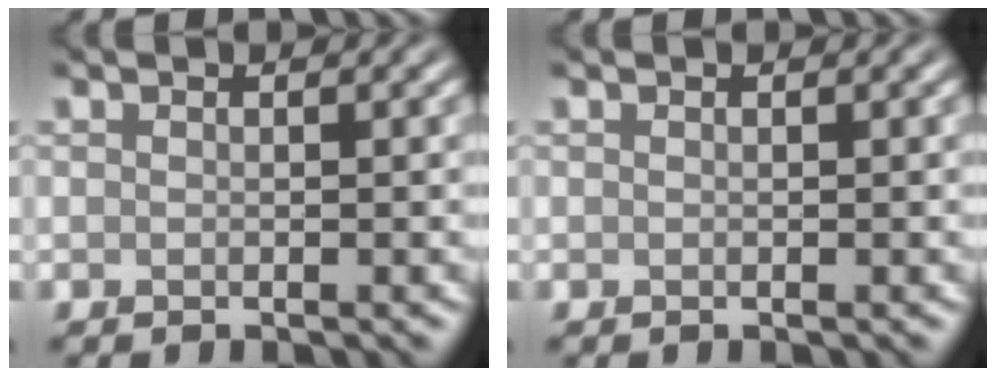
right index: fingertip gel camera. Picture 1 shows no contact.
{"total": 0.0}